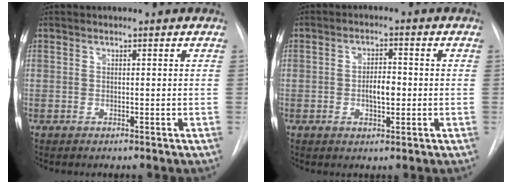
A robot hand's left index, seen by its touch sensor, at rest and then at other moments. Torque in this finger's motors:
{"motor_torque": [0.18, 0.06, 0.10, 0.06]}